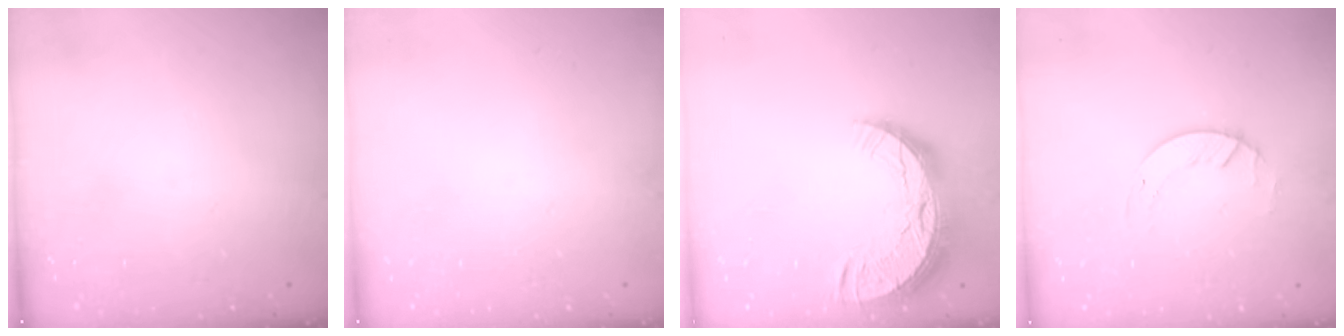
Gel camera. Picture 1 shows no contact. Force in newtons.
{"total": 0.0}
{"total": 13.4, "press": 13.4, "slide": 0.9}
{"total": 2.6, "press": 2.6, "slide": 0.3}